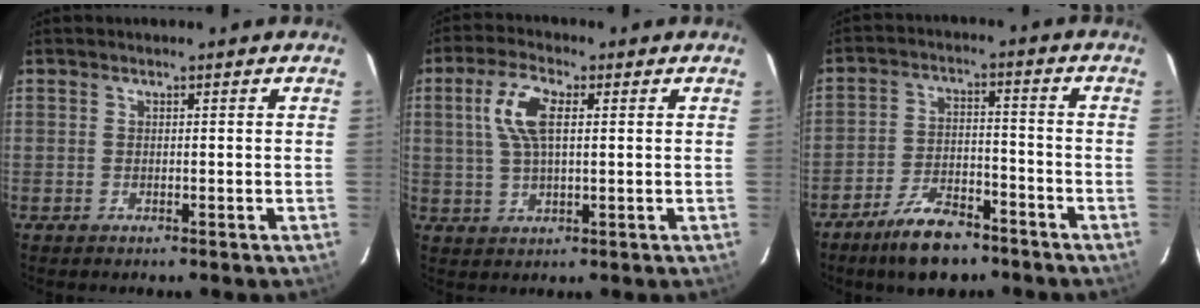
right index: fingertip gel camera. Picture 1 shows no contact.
{"total": 7.7, "force": [1.9, 3.1, 6.7], "torque": [-0.138, 0.014, 0.037]}
{"total": 10.4, "force": [-7.9, 4.2, 5.4], "torque": [-0.119, 0.006, -0.130]}